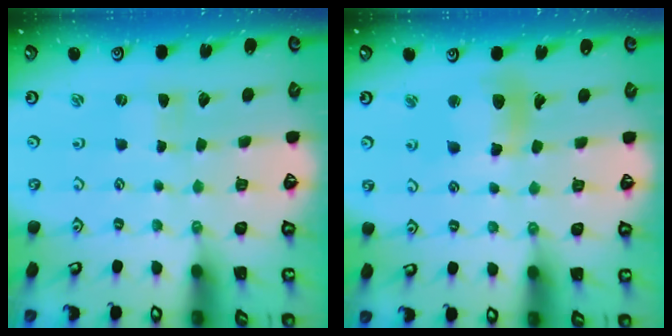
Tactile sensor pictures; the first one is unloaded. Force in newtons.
{"total": 11.1, "press": 11.0, "slide": 1.4}